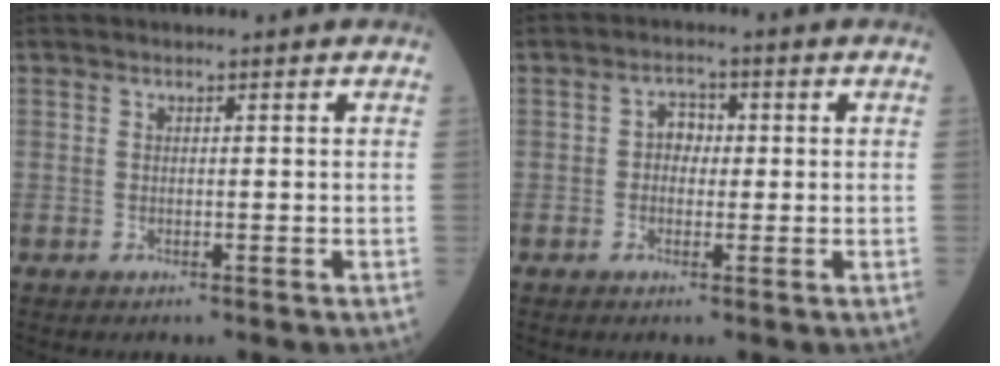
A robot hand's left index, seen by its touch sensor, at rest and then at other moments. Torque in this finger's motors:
{"motor_torque": [0.31, 0.08, 0.03, 0.00]}